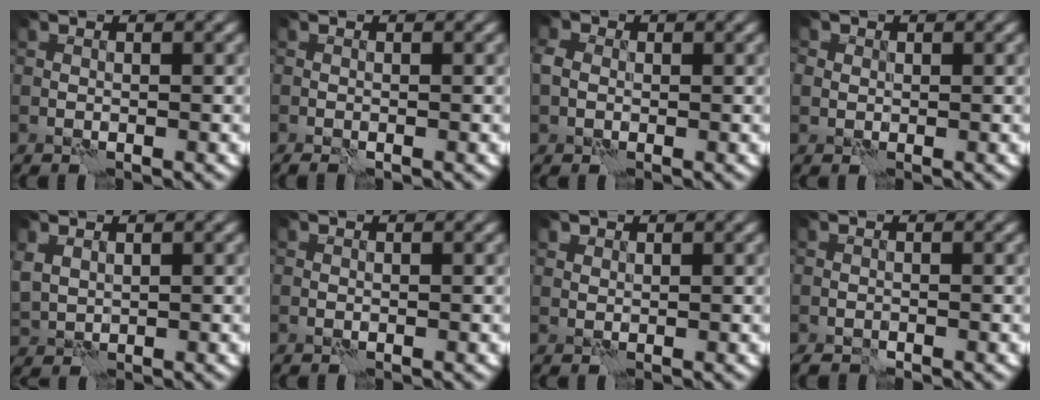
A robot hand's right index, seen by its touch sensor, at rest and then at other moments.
{"total": 0.6, "force": [-0.4, -0.1, 0.4], "torque": [-0.013, -0.001, -0.008]}
{"total": 1.8, "force": [0.0, 1.6, 0.8], "torque": [-0.015, 0.004, -0.009]}
{"total": 1.8, "force": [0.8, 1.6, 0.2], "torque": [0.013, 0.006, -0.007]}
{"total": 1.6, "force": [1.1, 1.0, 0.5], "torque": [-0.019, -0.003, 0.026]}
{"total": 0.0}
{"total": 1.2, "force": [1.1, 0.5, -0.1], "torque": [0.001, -0.006, 0.014]}
{"total": 1.0, "force": [-1.0, 0.2, 0.2], "torque": [-0.009, -0.002, -0.018]}